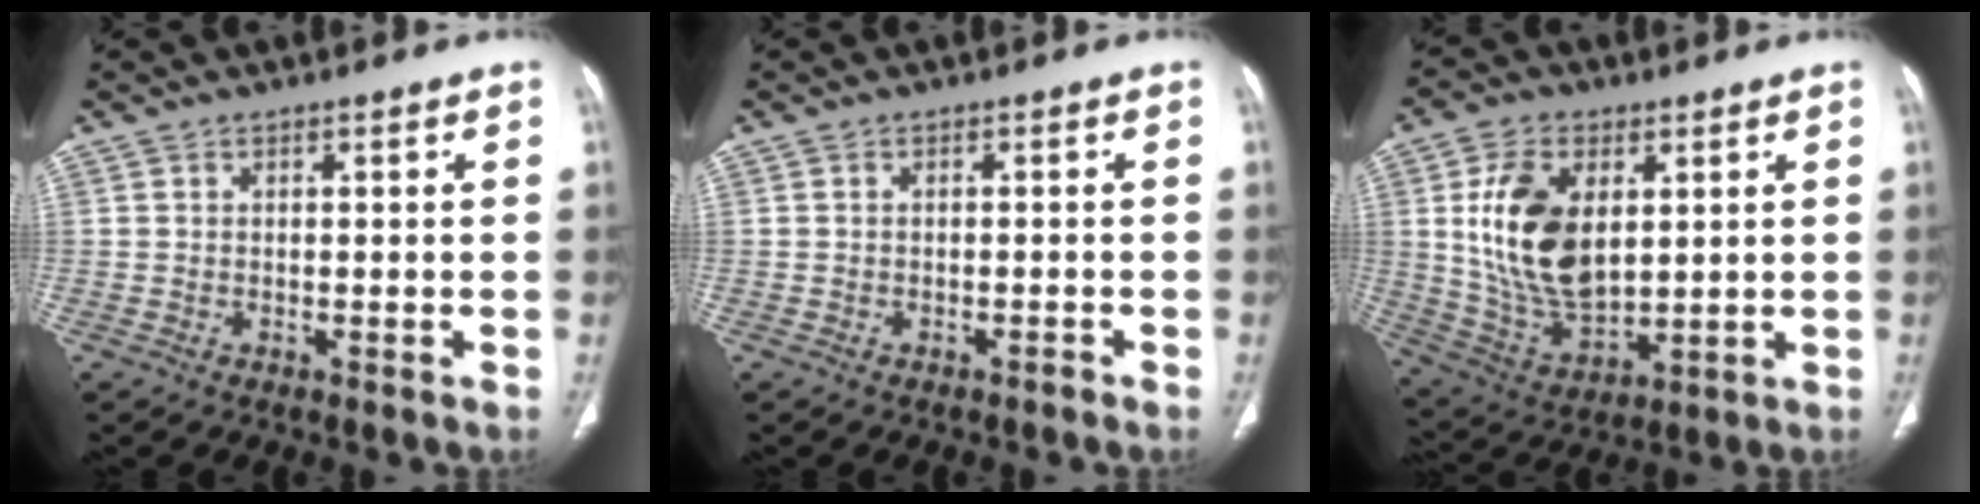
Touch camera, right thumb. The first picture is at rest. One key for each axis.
{"total": 0.7, "fx": -0.7, "fy": 0.2, "fz": 0.2, "tx": -0.007, "ty": 0.004, "tz": -0.010}
{"total": 16.3, "fx": 3.5, "fy": 9.7, "fz": 12.6, "tx": -0.220, "ty": -0.018, "tz": 0.079}